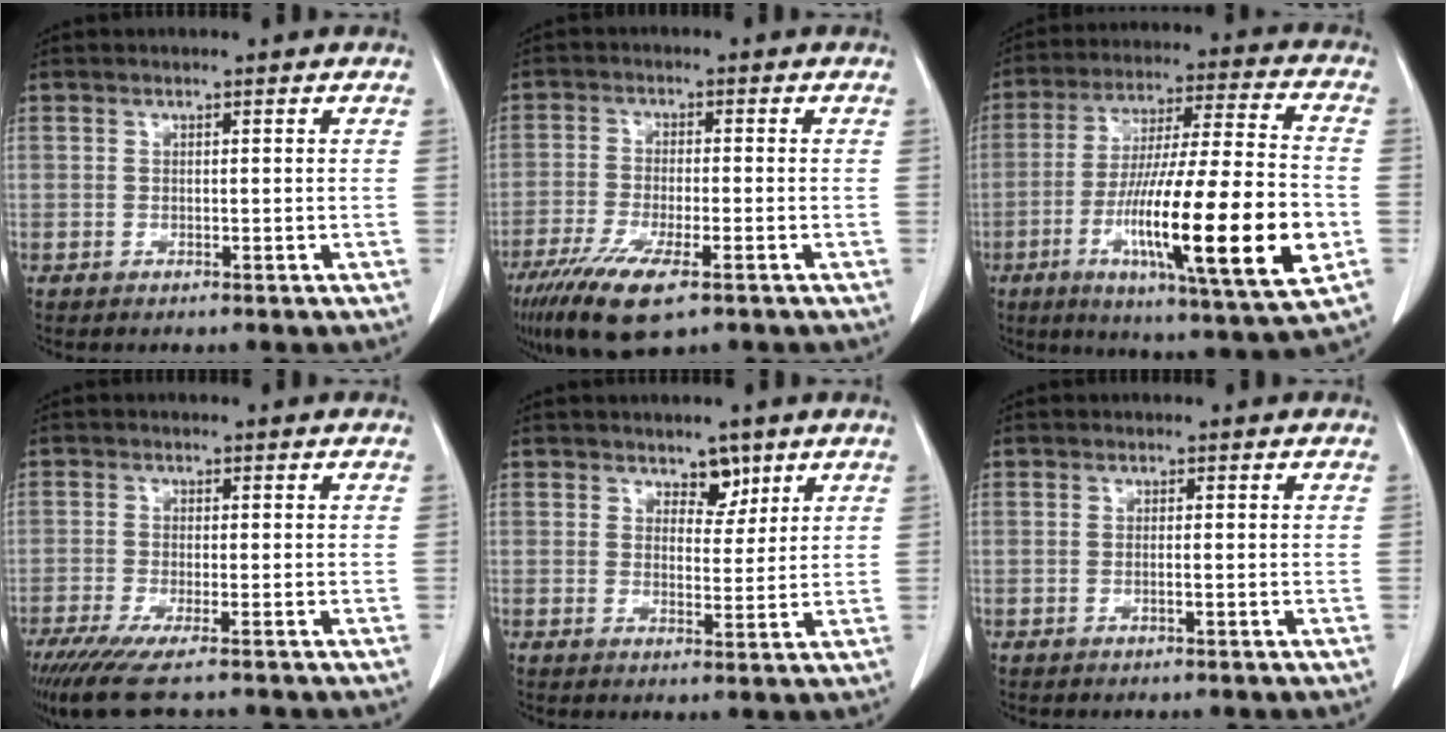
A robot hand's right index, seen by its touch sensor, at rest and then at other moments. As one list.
[{"total": 9.9, "force": [-5.9, 2.1, 7.7], "torque": [-0.140, -0.022, -0.099]}, {"total": 23.5, "force": [-6.7, 1.3, 22.5], "torque": [-0.373, -0.028, -0.109]}, {"total": 8.3, "force": [-6.4, 0.6, 5.2], "torque": [-0.082, -0.020, -0.108]}, {"total": 3.5, "force": [2.4, 2.0, 1.6], "torque": [-0.014, -0.002, 0.037]}, {"total": 0.6, "force": [-0.3, -0.1, 0.5], "torque": [-0.010, 0.001, -0.005]}]